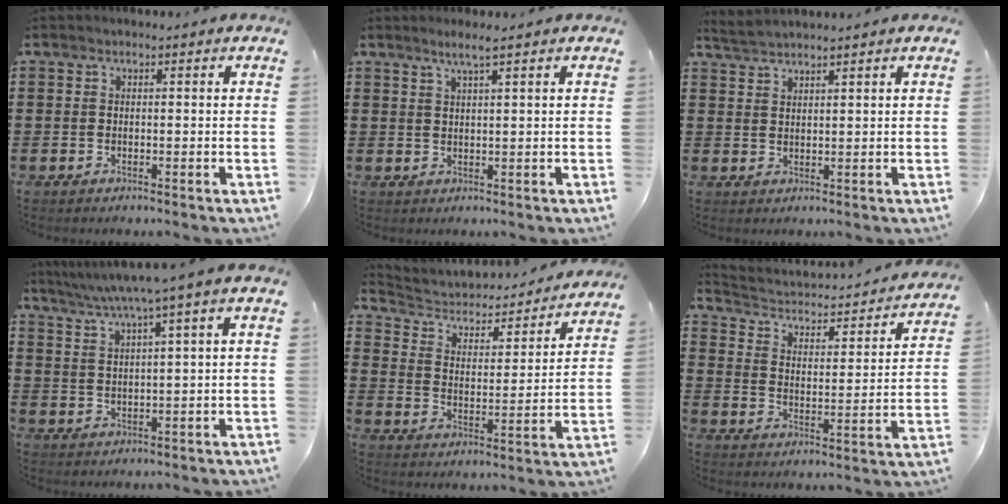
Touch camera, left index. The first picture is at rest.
{"total": 2.6, "force": [1.8, -0.2, 1.8], "torque": [-0.039, 0.000, 0.033]}
{"total": 2.2, "force": [2.1, -0.3, 0.2], "torque": [-0.010, -0.001, 0.041]}
{"total": 4.5, "force": [2.5, -0.4, 3.7], "torque": [-0.078, -0.011, 0.037]}
{"total": 3.6, "force": [3.1, 1.6, 0.9], "torque": [-0.040, -0.024, 0.044]}
{"total": 2.1, "force": [1.7, 1.0, 0.7], "torque": [-0.031, -0.023, 0.016]}